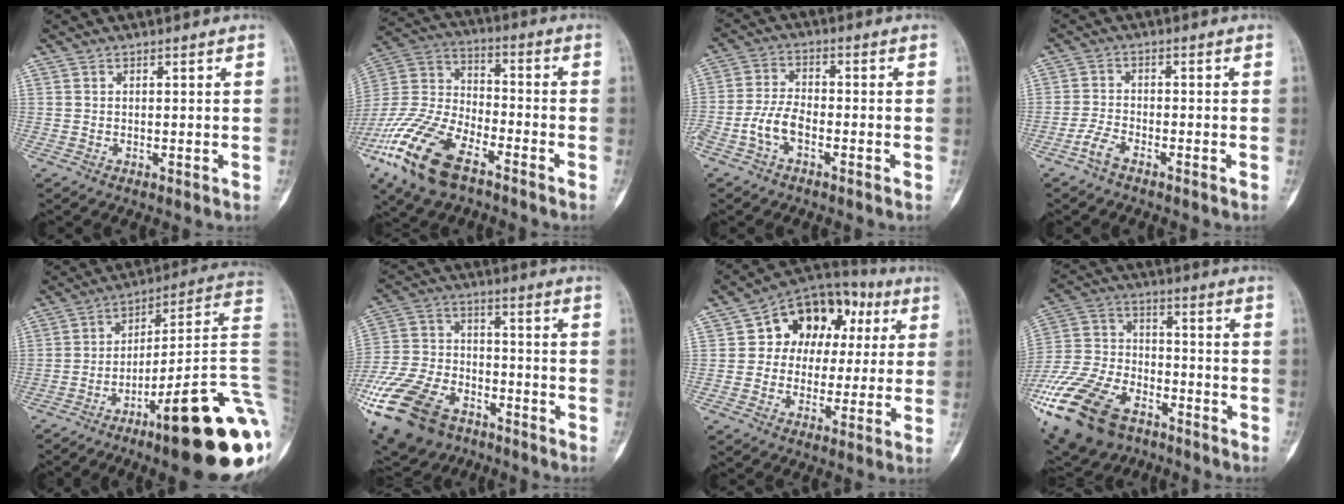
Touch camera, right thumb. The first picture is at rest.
{"total": 19.0, "force": [-11.2, 8.4, 12.8], "torque": [-0.271, 0.038, -0.220]}
{"total": 5.6, "force": [-2.5, 2.8, 4.1], "torque": [-0.085, 0.025, -0.053]}
{"total": 3.1, "force": [-2.4, 0.9, 1.8], "torque": [-0.043, 0.012, -0.053]}
{"total": 27.1, "force": [-11.1, 4.2, 24.4], "torque": [-0.243, 0.072, -0.162]}
{"total": 23.0, "force": [-13.7, 13.7, 12.4], "torque": [-0.301, 0.037, -0.245]}
{"total": 15.0, "force": [3.3, 11.4, 9.1], "torque": [-0.065, 0.024, 0.043]}
{"total": 24.9, "force": [-14.7, 14.2, 14.2], "torque": [-0.351, 0.034, -0.266]}